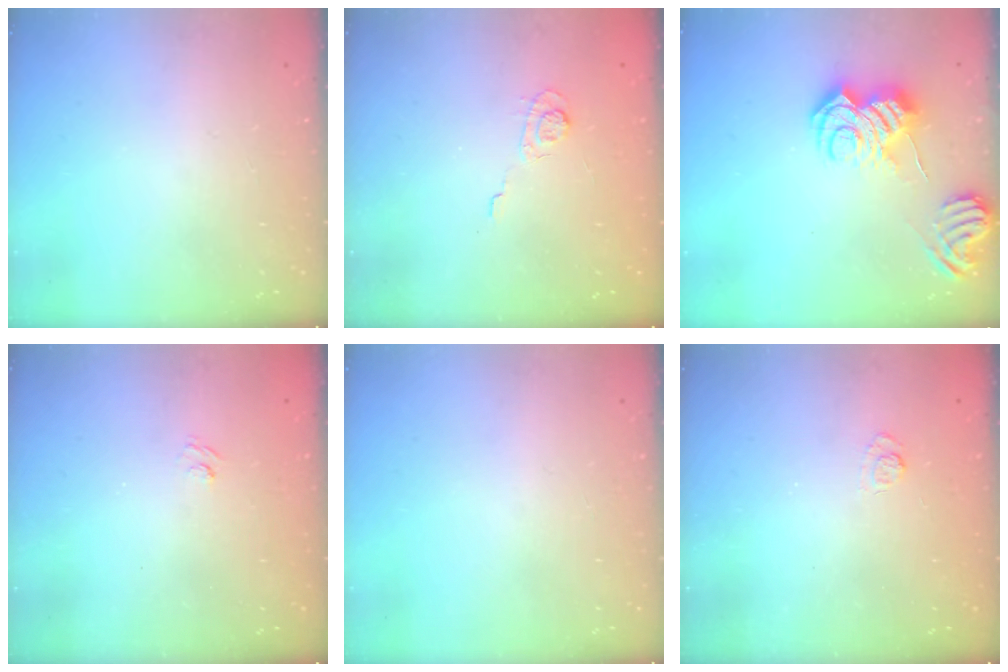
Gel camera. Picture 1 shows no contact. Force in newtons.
{"total": 3.1, "press": 2.7, "slide": 1.5}
{"total": 12.4, "press": 12.3, "slide": 1.3}
{"total": 2.8, "press": 2.6, "slide": 1.0}
{"total": 0.0}
{"total": 2.9, "press": 2.5, "slide": 1.5}